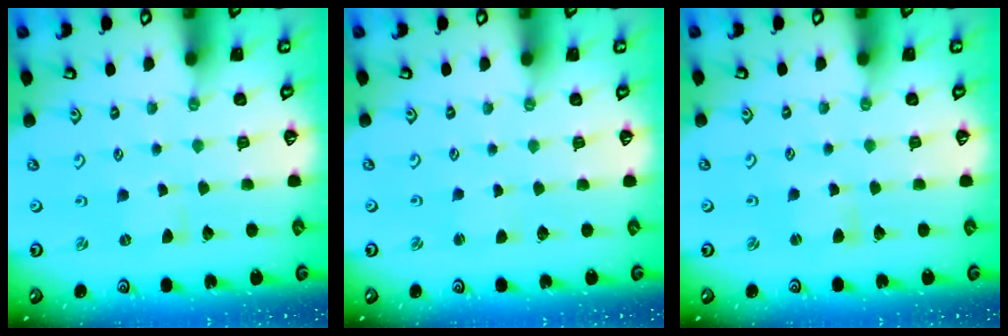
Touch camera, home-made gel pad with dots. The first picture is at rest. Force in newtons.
{"total": 0.5, "press": 0.5, "slide": 0.0}
{"total": 1.4, "press": 1.4, "slide": 0.3}